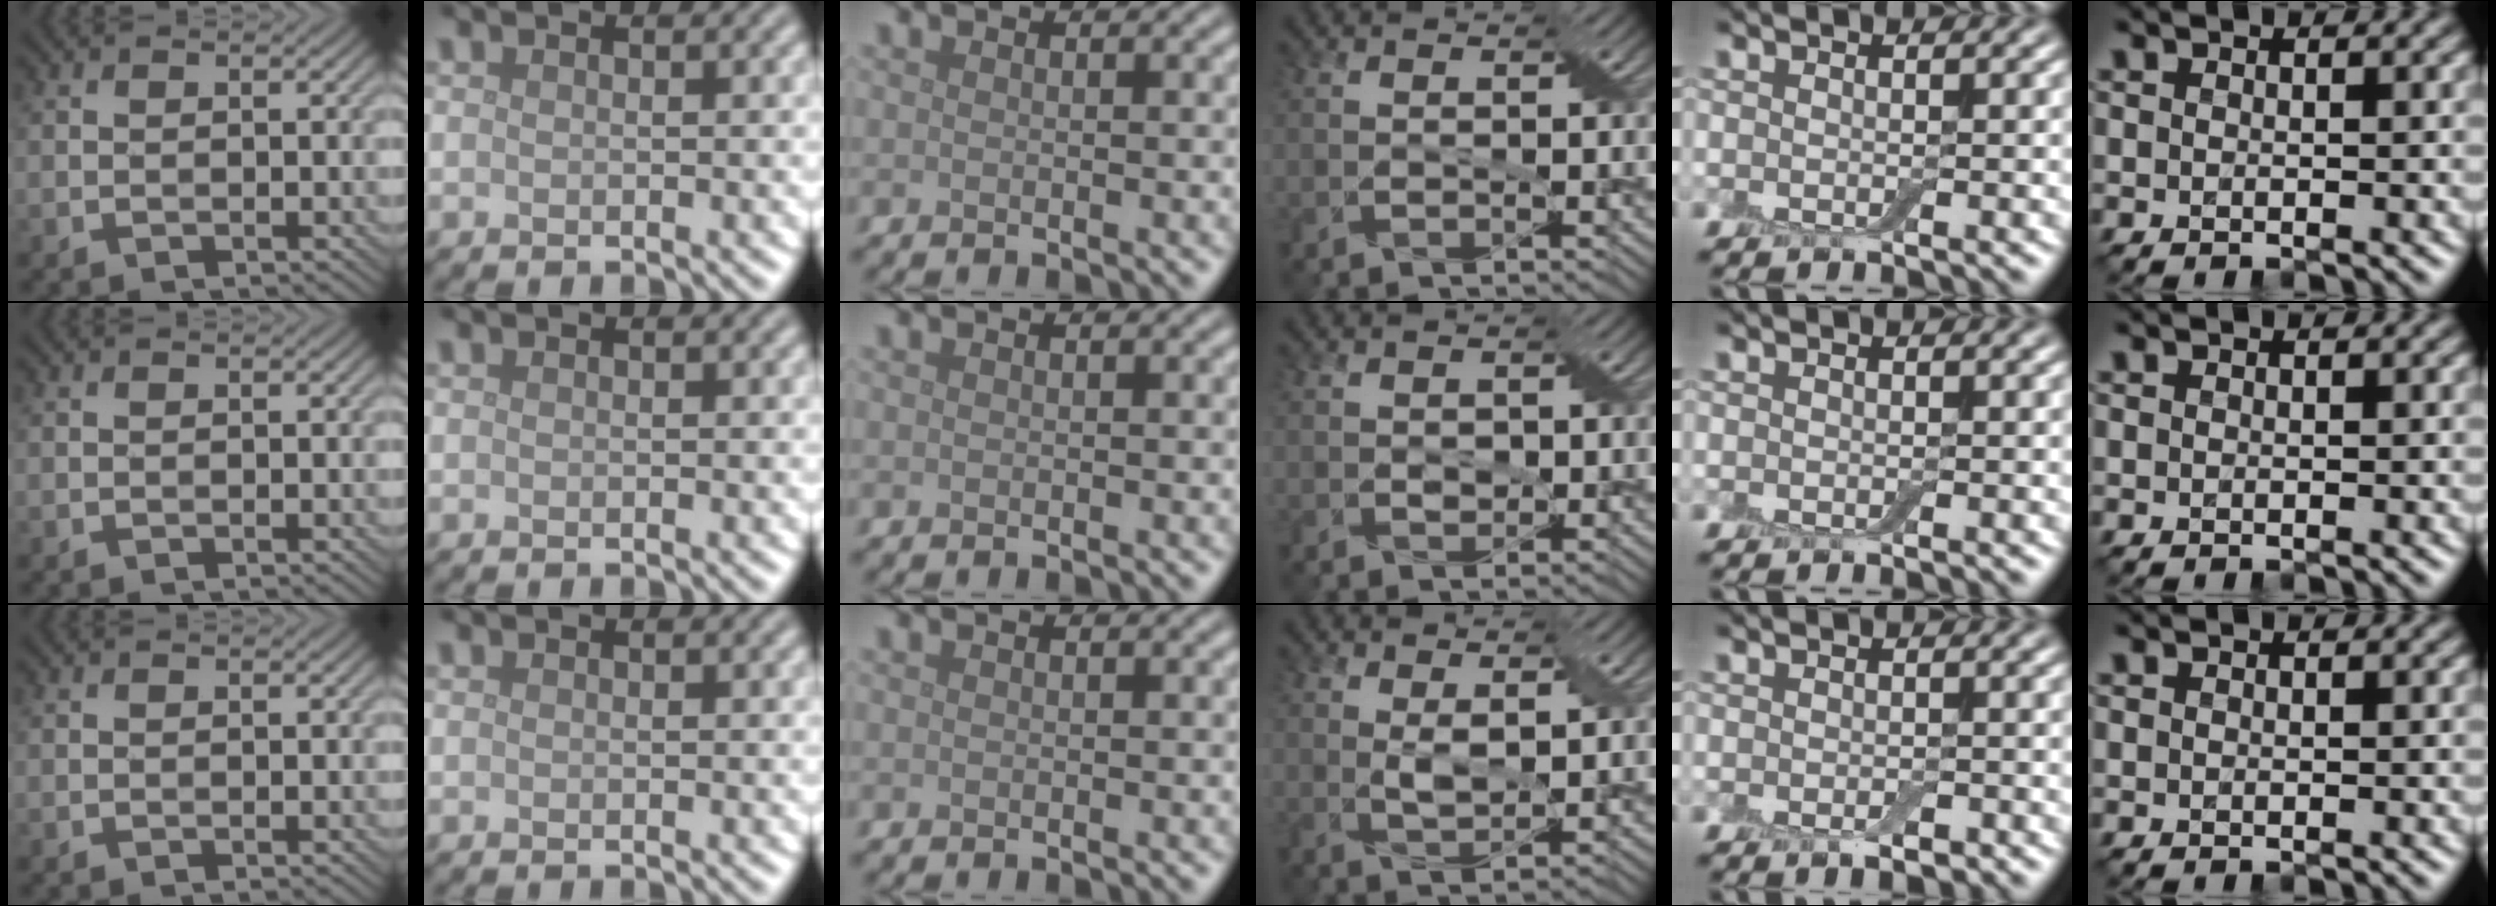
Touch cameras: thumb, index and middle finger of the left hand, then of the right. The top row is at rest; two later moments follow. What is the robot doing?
{"motion": "fold", "object": "bandage"}